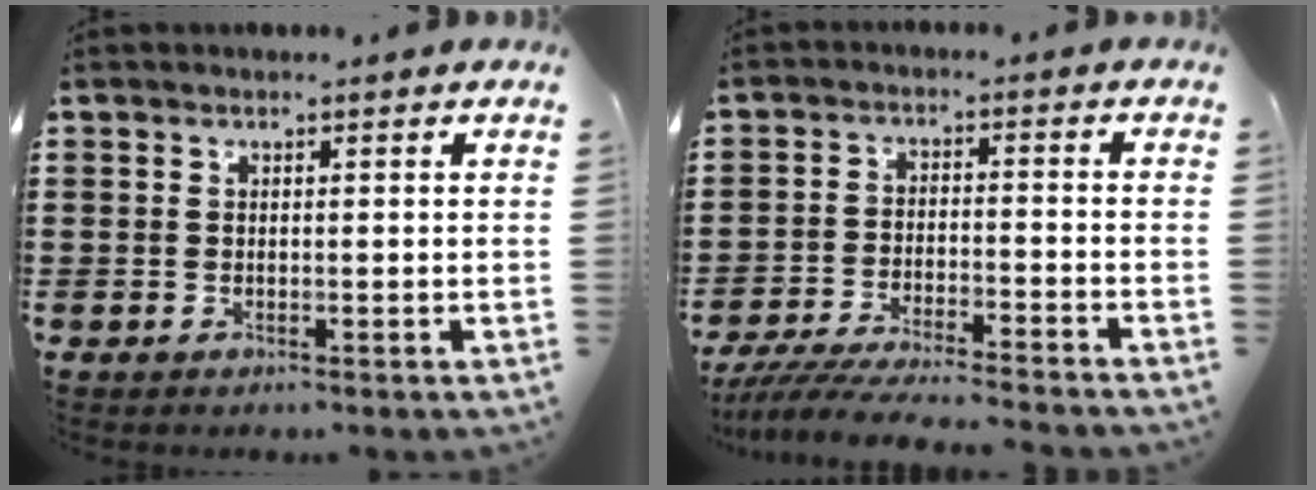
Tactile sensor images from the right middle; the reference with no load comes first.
{"total": 6.0, "force": [-5.8, 0.1, 1.7], "torque": [-0.038, -0.006, -0.113]}